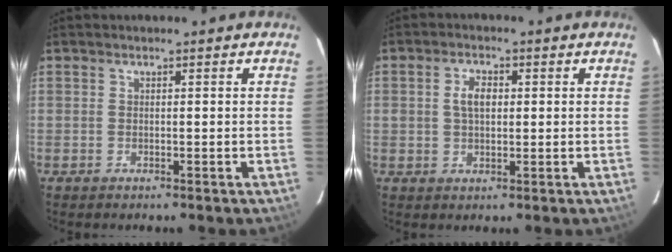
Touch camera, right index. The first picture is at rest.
{"total": 4.0, "force": [0.6, 2.5, 3.0], "torque": [-0.056, 0.010, 0.014]}